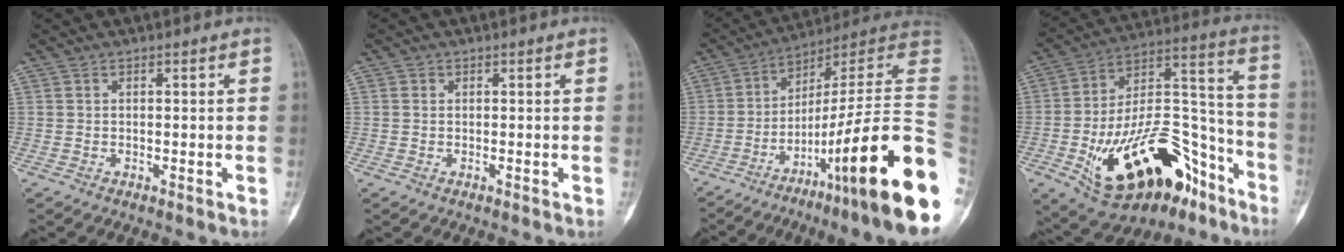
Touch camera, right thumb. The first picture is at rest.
{"total": 0.7, "force": [0.1, 0.6, 0.4], "torque": [-0.002, 0.001, 0.000]}
{"total": 29.8, "force": [-9.9, 3.5, 27.9], "torque": [-0.327, 0.065, -0.157]}
{"total": 30.8, "force": [-15.0, 15.0, 22.3], "torque": [-0.342, 0.075, -0.231]}